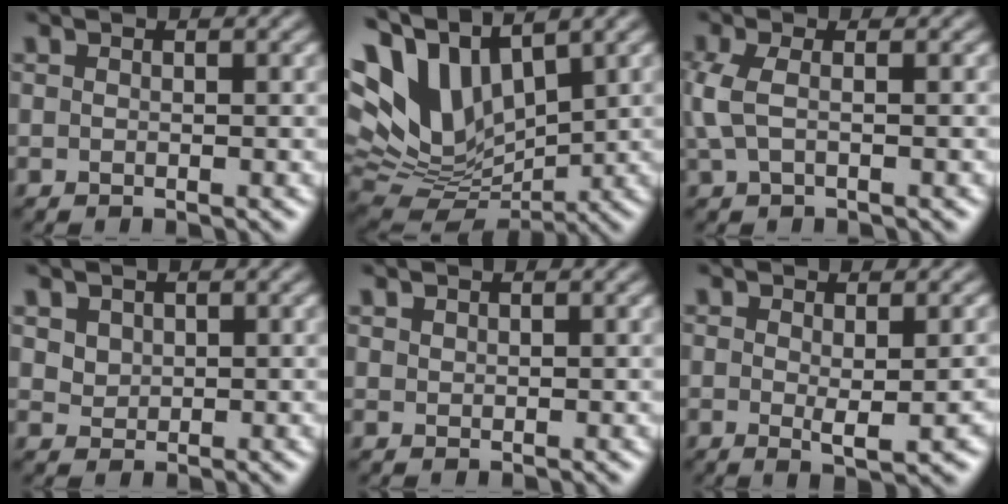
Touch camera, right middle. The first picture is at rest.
{"total": 10.0, "force": [4.7, 5.5, 6.9], "torque": [-0.171, 0.009, 0.097]}
{"total": 2.3, "force": [0.1, 0.9, 2.1], "torque": [-0.061, 0.004, 0.003]}
{"total": 1.1, "force": [0.8, 0.7, 0.0], "torque": [-0.004, 0.002, 0.021]}
{"total": 0.7, "force": [0.5, -0.1, -0.5], "torque": [0.006, 0.003, 0.016]}
{"total": 2.5, "force": [-0.1, 0.3, 2.5], "torque": [-0.038, -0.002, 0.005]}